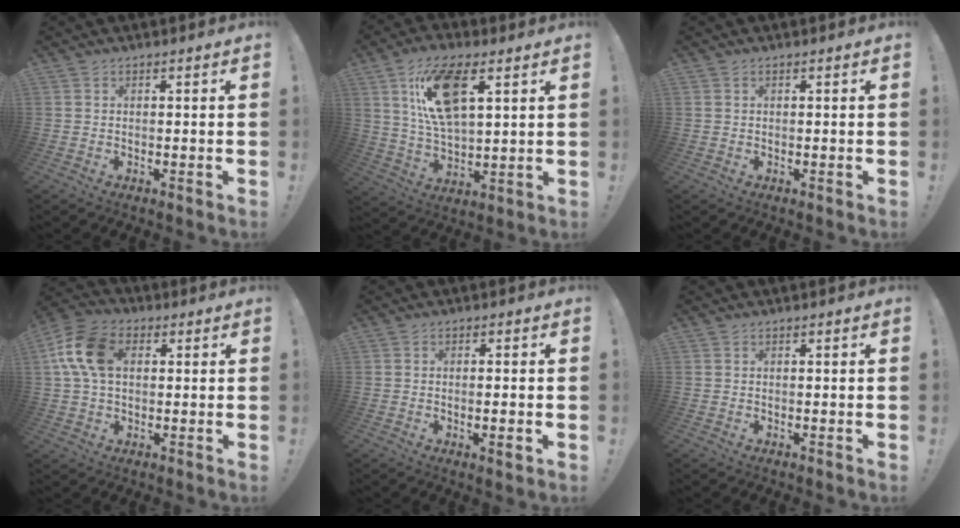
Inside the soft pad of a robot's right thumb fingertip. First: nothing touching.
{"total": 16.2, "force": [7.1, 7.8, 12.4], "torque": [-0.225, -0.014, 0.124]}
{"total": 0.0}
{"total": 13.1, "force": [2.9, 8.8, 9.2], "torque": [-0.174, 0.010, 0.058]}
{"total": 3.0, "force": [-0.7, 0.2, 2.9], "torque": [-0.038, -0.006, -0.013]}
{"total": 0.0}